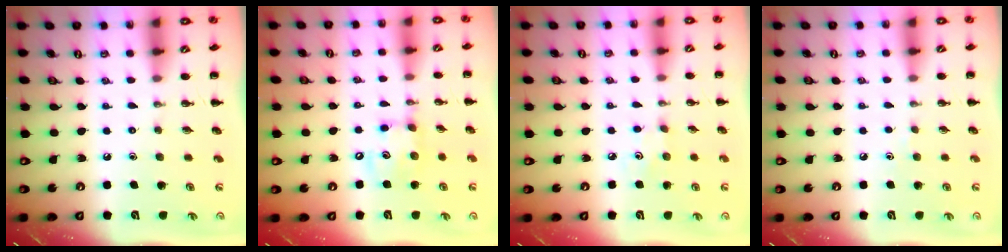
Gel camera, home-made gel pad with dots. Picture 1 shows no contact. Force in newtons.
{"total": 9.5, "press": 9.4, "slide": 1.4}
{"total": 2.6, "press": 2.5, "slide": 0.8}
{"total": 3.1, "press": 2.9, "slide": 1.1}